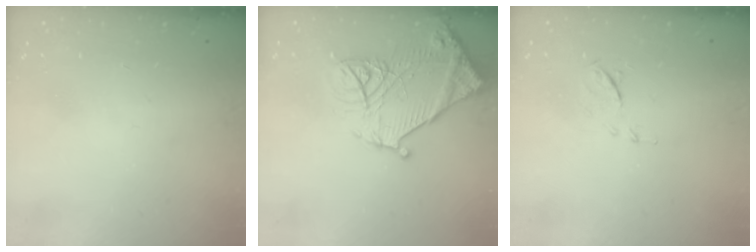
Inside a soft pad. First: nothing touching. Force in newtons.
{"total": 16.4, "press": 16.3, "slide": 1.6}
{"total": 6.2, "press": 6.2, "slide": 0.9}